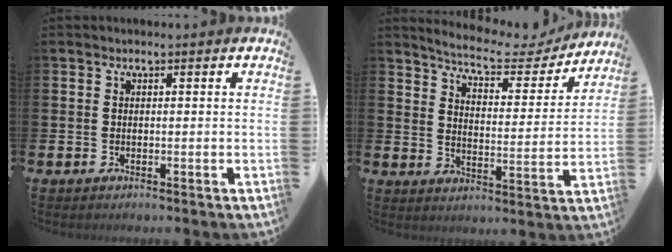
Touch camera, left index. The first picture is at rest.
{"total": 6.4, "force": [6.0, 1.2, 1.9], "torque": [-0.053, -0.046, 0.097]}